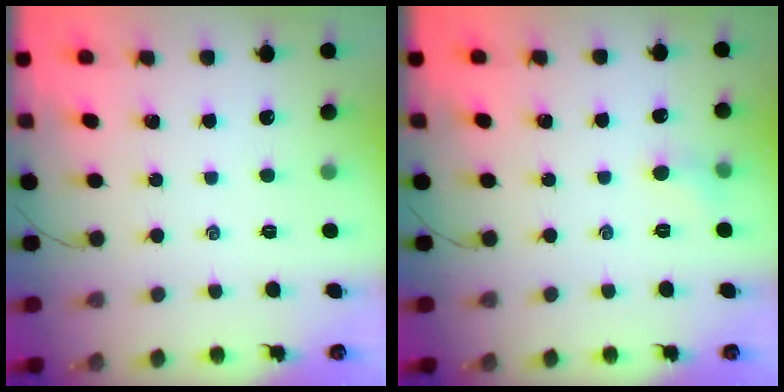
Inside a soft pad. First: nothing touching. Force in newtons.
{"total": 3.9, "press": 3.6, "slide": 1.4}